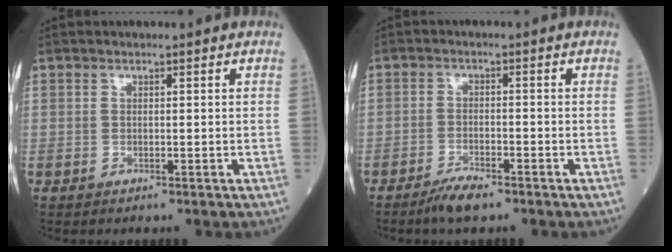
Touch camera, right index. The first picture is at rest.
{"total": 3.4, "force": [-2.8, 0.6, 2.0], "torque": [-0.045, -0.005, -0.050]}